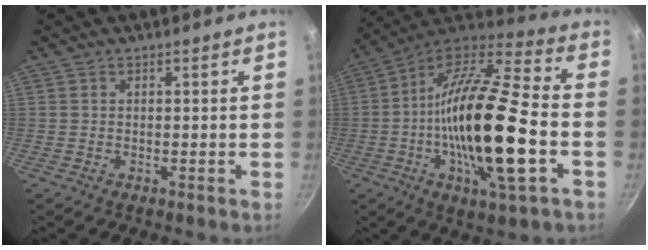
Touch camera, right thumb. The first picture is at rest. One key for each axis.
{"total": 25.4, "fx": -4.9, "fy": 7.4, "fz": 23.8, "tx": -0.439, "ty": 0.017, "tz": -0.105}